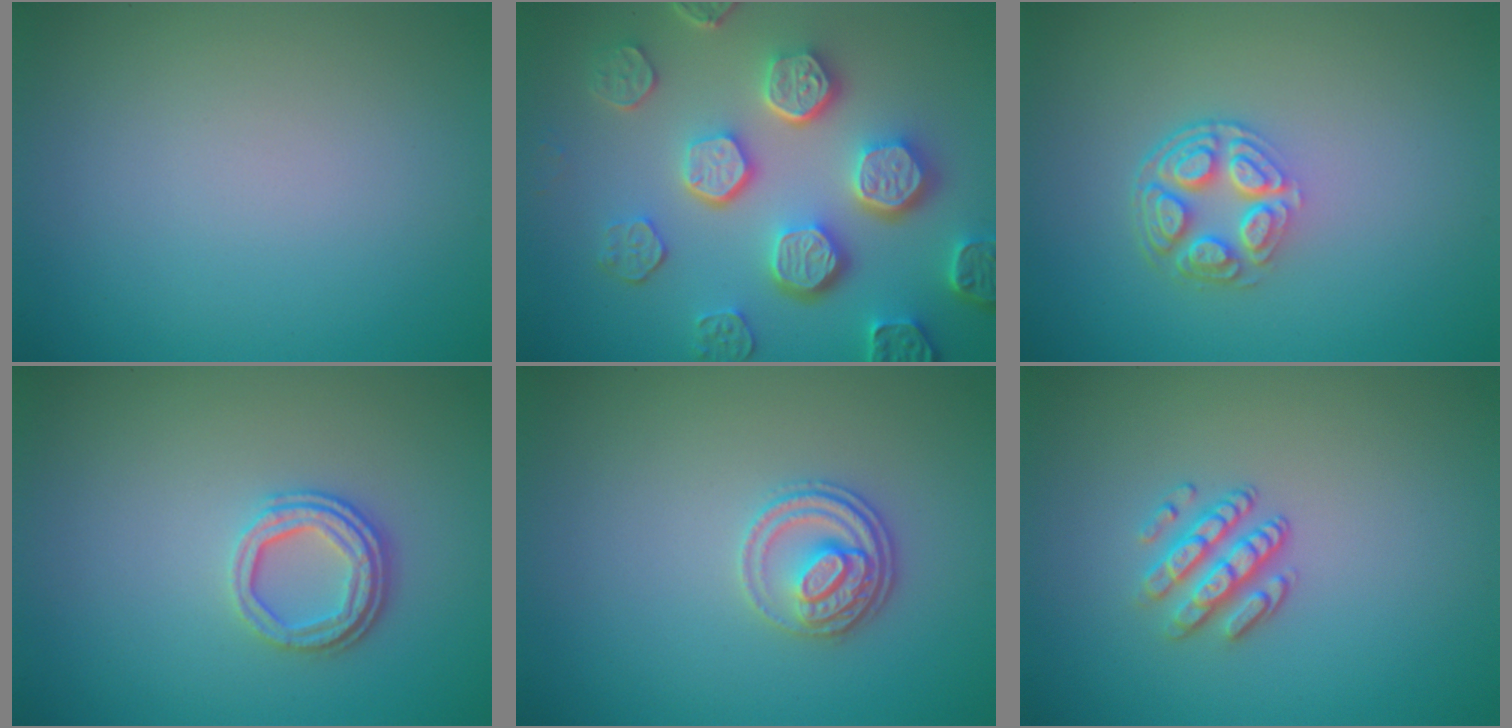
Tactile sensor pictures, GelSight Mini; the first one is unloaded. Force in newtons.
{"total": 7.6, "press": 5.9, "slide": 4.8}
{"total": 4.3, "press": 3.1, "slide": 2.9}
{"total": 3.3, "press": 2.5, "slide": 2.2}
{"total": 2.7, "press": 2.5, "slide": 1.0}
{"total": 2.9, "press": 2.3, "slide": 1.6}